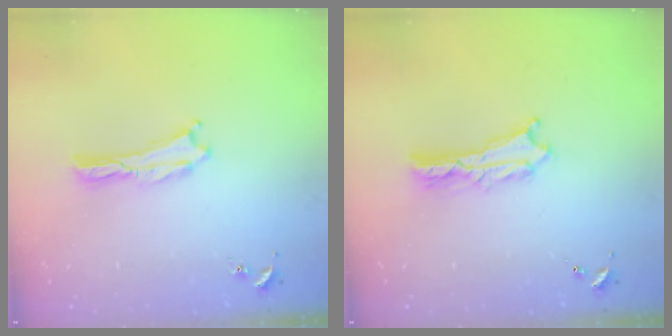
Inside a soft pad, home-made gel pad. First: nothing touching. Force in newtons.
{"total": 2.4, "press": 2.4, "slide": 0.2}